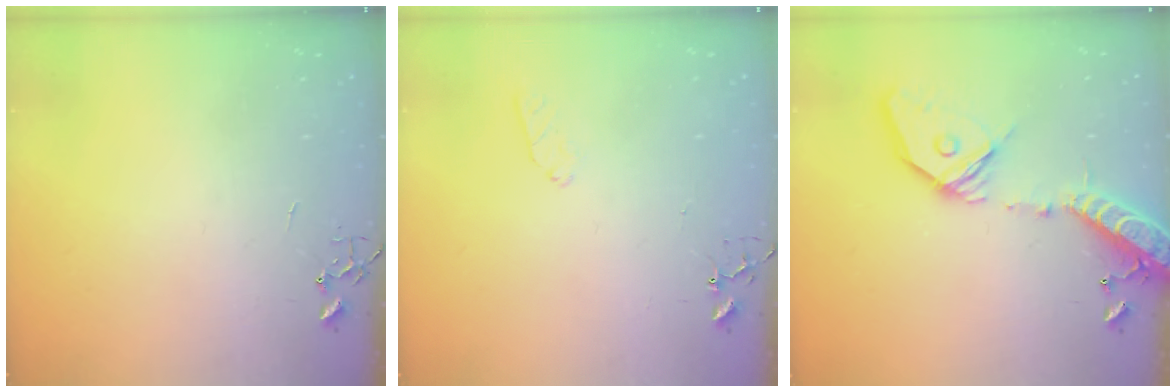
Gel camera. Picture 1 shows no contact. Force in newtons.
{"total": 6.6, "press": 6.5, "slide": 0.6}
{"total": 21.3, "press": 20.9, "slide": 4.1}